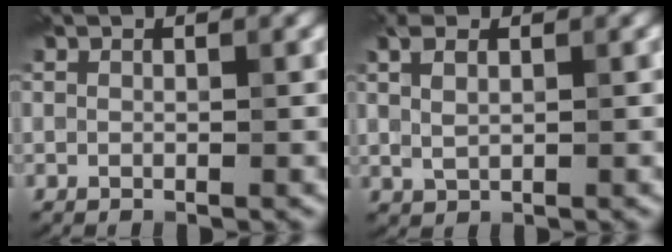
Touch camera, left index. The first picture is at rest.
{"total": 2.4, "force": [0.9, 1.3, 1.8], "torque": [-0.046, 0.000, 0.020]}